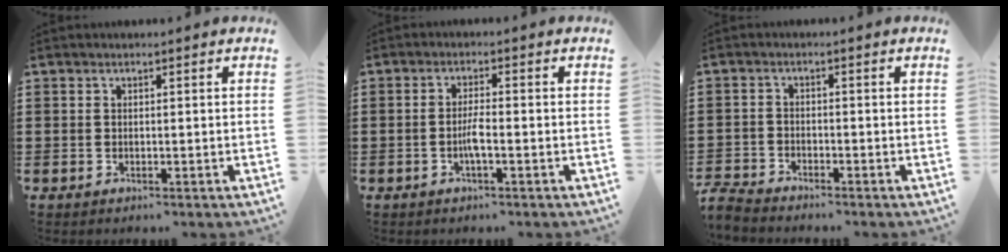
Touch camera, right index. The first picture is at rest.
{"total": 2.9, "force": [-1.0, 0.3, 2.7], "torque": [-0.065, -0.006, -0.022]}
{"total": 2.7, "force": [-2.6, 0.3, 0.2], "torque": [-0.015, 0.000, -0.059]}